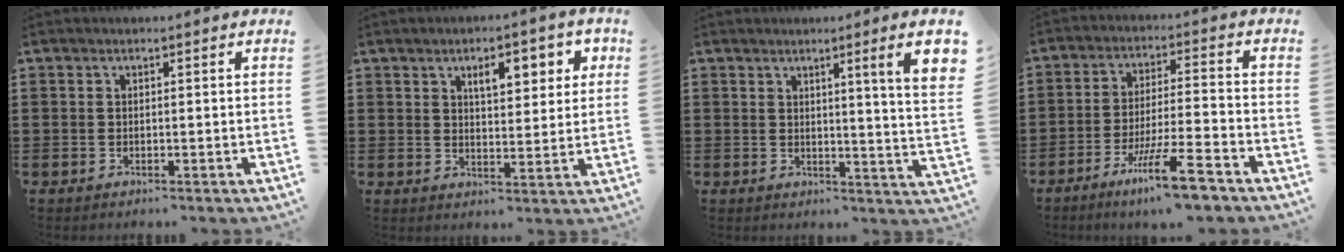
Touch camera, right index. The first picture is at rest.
{"total": 6.0, "force": [2.8, 2.5, 4.7], "torque": [-0.069, -0.002, 0.037]}
{"total": 5.5, "force": [2.5, -0.6, 4.9], "torque": [-0.084, -0.019, 0.034]}
{"total": 10.2, "force": [-6.8, 0.6, 7.6], "torque": [-0.147, -0.002, -0.131]}